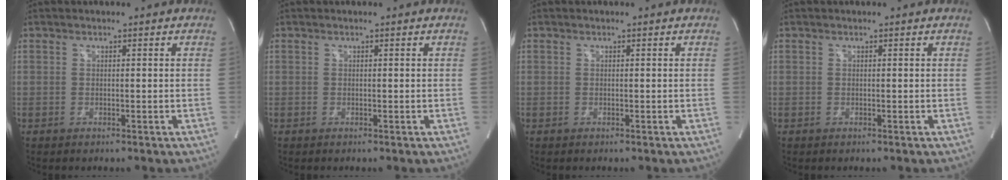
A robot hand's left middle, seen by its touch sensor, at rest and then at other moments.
{"total": 0.0}
{"total": 0.0}
{"total": 0.0}